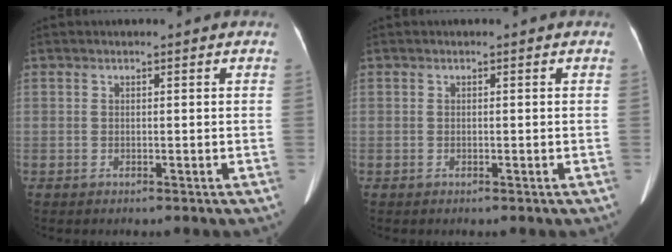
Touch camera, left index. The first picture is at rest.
{"total": 0.0}